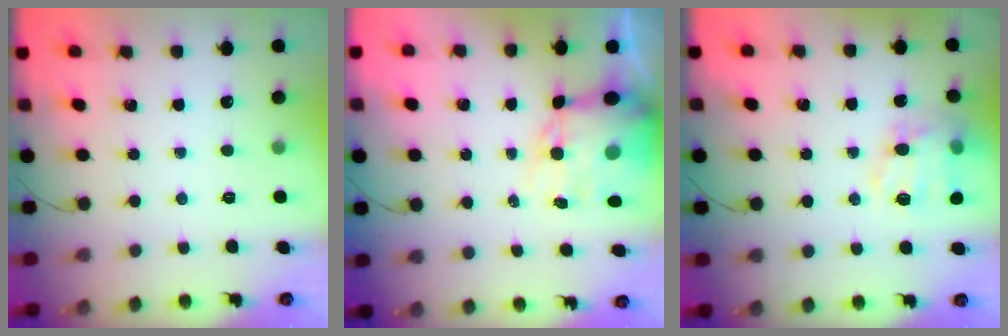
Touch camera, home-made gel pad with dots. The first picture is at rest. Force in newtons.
{"total": 11.9, "press": 11.5, "slide": 2.8}
{"total": 16.4, "press": 16.1, "slide": 2.7}